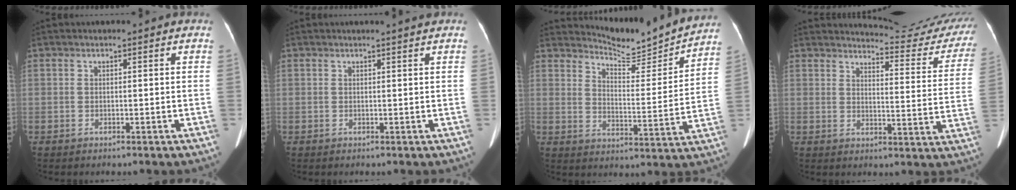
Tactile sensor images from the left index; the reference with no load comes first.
{"total": 1.4, "force": [1.3, -0.4, 0.4], "torque": [-0.012, -0.003, 0.019]}
{"total": 12.5, "force": [12.3, 0.6, 1.9], "torque": [-0.036, -0.029, 0.170]}
{"total": 17.2, "force": [17.0, 1.8, 2.1], "torque": [-0.006, -0.101, 0.171]}